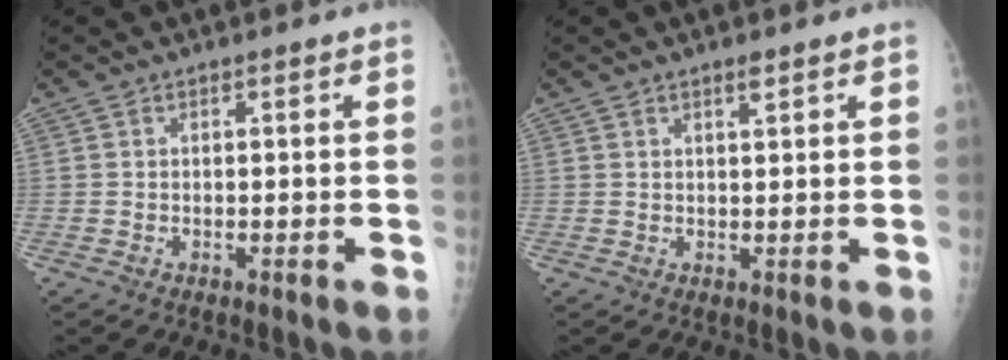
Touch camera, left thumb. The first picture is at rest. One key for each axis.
{"total": 1.6, "fx": 1.1, "fy": 0.3, "fz": 1.1, "tx": -0.014, "ty": -0.007, "tz": 0.019}